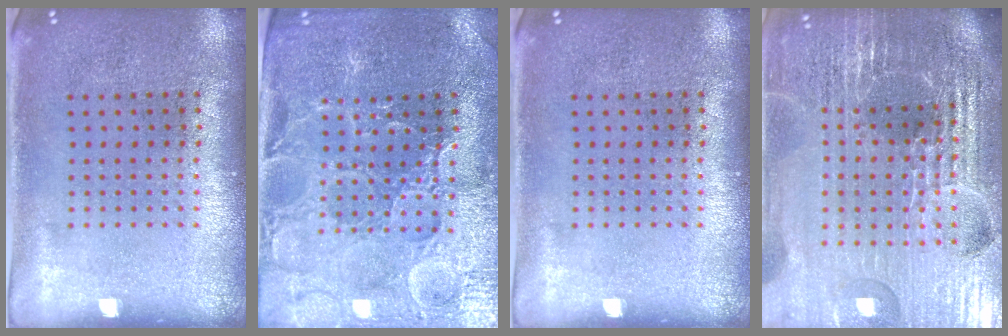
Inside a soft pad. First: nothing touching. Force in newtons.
{"total": 3.3, "press": 3.3, "slide": 0.5}
{"total": 0.0}
{"total": 6.9, "press": 6.0, "slide": 3.5}